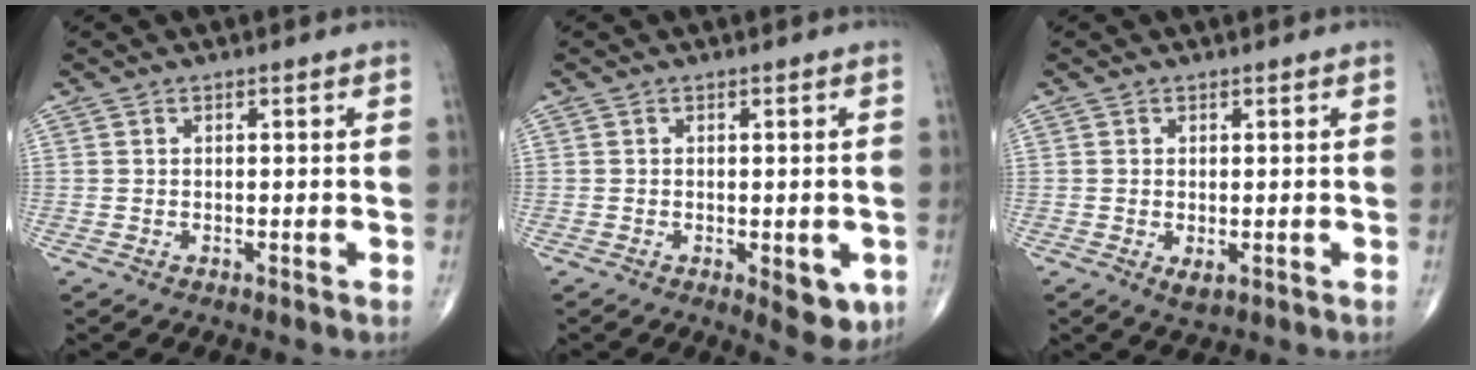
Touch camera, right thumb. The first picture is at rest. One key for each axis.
{"total": 5.7, "fx": -1.8, "fy": 2.6, "fz": 4.8, "tx": -0.041, "ty": -0.007, "tz": -0.017}
{"total": 1.9, "fx": -0.4, "fy": 1.0, "fz": 1.6, "tx": -0.025, "ty": -0.003, "tz": -0.002}